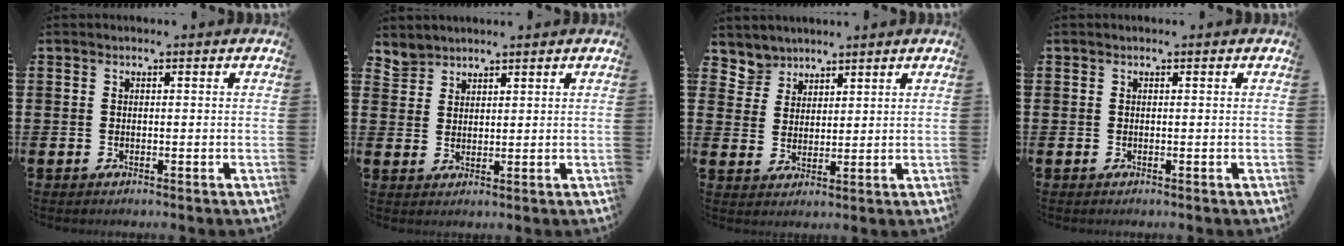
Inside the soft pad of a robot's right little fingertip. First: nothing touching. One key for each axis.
{"total": 2.8, "fx": 2.8, "fy": 0.5, "fz": -0.5, "tx": 0.002, "ty": -0.008, "tz": 0.055}
{"total": 3.9, "fx": 3.6, "fy": 1.7, "fz": -0.3, "tx": -0.012, "ty": -0.004, "tz": 0.070}
{"total": 0.0}